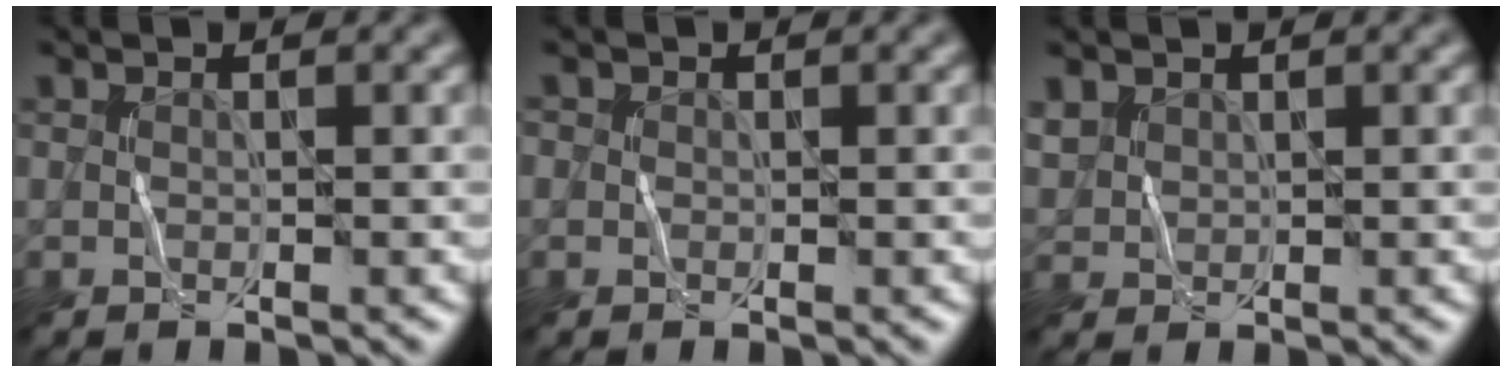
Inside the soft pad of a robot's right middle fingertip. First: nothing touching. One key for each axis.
{"total": 0.6, "fx": 0.0, "fy": 0.6, "fz": 0.0, "tx": 0.006, "ty": 0.000, "tz": -0.001}
{"total": 1.7, "fx": 1.0, "fy": 1.3, "fz": 0.4, "tx": -0.014, "ty": 0.003, "tz": 0.026}